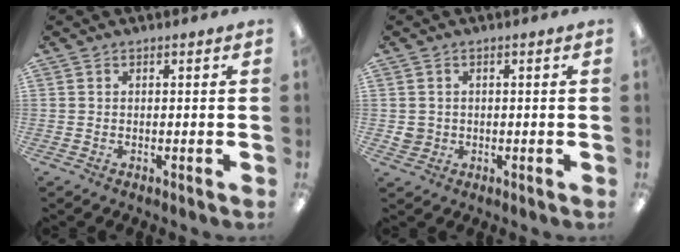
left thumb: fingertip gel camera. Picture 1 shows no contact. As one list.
[{"total": 2.4, "force": [0.0, 2.4, 0.4], "torque": [-0.009, 0.003, 0.000]}]